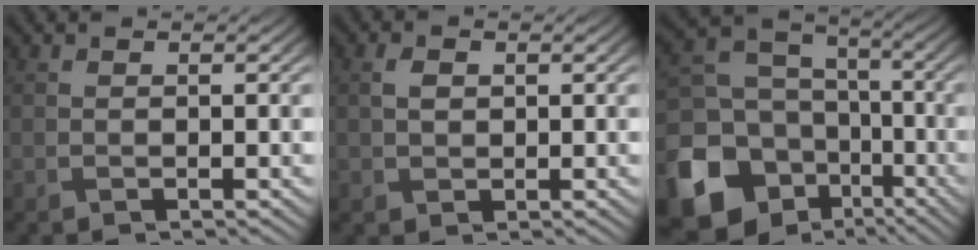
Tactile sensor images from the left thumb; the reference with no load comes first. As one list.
[{"total": 2.1, "force": [0.5, 1.6, 1.4], "torque": [-0.035, 0.000, 0.011]}, {"total": 16.8, "force": [-7.2, 13.6, 6.8], "torque": [-0.229, -0.048, -0.123]}]